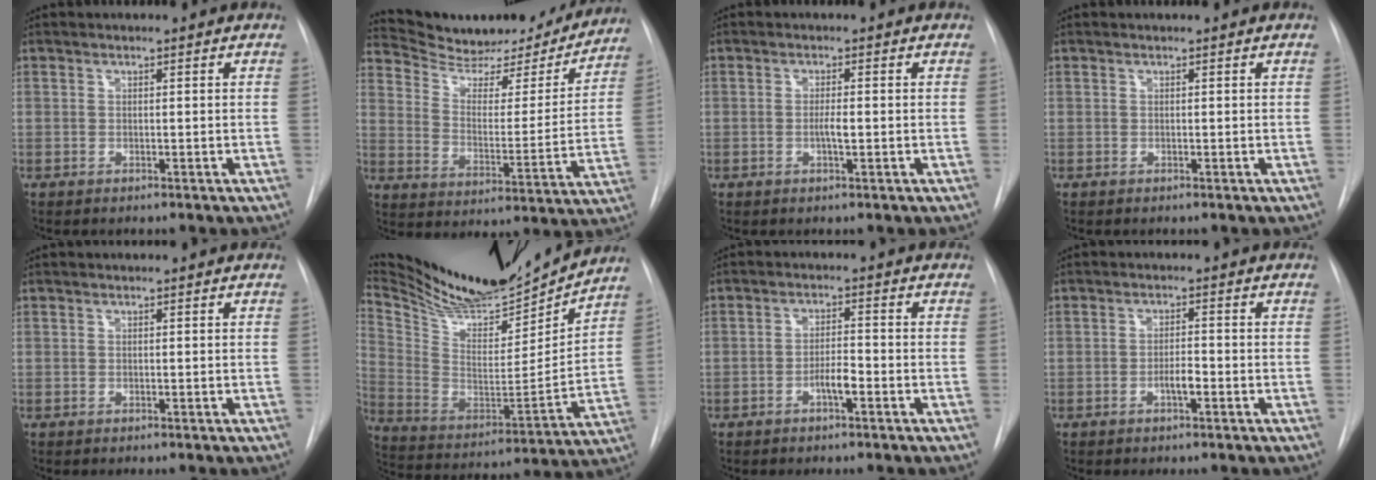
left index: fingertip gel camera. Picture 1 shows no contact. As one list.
[{"total": 20.6, "force": [19.2, 4.9, 5.4], "torque": [-0.078, -0.027, 0.270]}, {"total": 1.8, "force": [-0.6, 0.2, 1.7], "torque": [-0.032, -0.003, -0.011]}, {"total": 0.0}, {"total": 0.0}, {"total": 23.7, "force": [21.8, 3.7, 8.5], "torque": [-0.162, -0.040, 0.348]}, {"total": 3.0, "force": [-1.8, 0.5, 2.4], "torque": [-0.039, 0.000, -0.031]}, {"total": 2.3, "force": [-1.3, 0.4, 1.8], "torque": [-0.030, -0.001, -0.022]}]